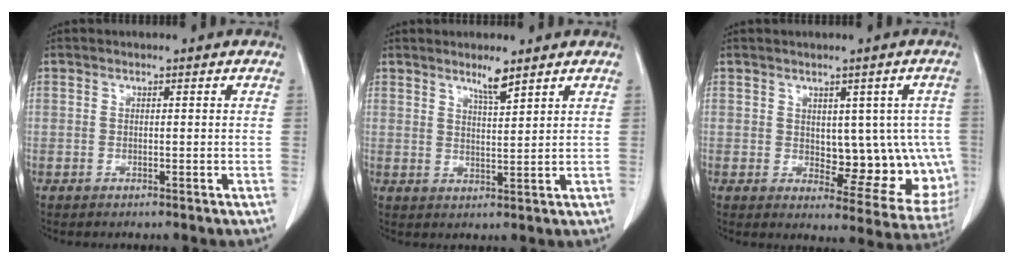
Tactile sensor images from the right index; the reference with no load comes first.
{"total": 3.4, "force": [2.7, 0.1, 2.1], "torque": [-0.040, -0.006, 0.050]}
{"total": 11.4, "force": [0.2, 6.0, 9.7], "torque": [-0.092, 0.007, 0.019]}